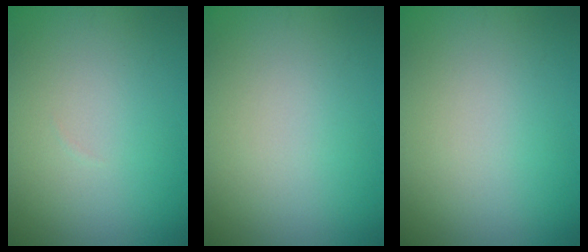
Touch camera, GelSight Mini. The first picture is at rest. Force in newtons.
{"total": 0.0}
{"total": 0.0}